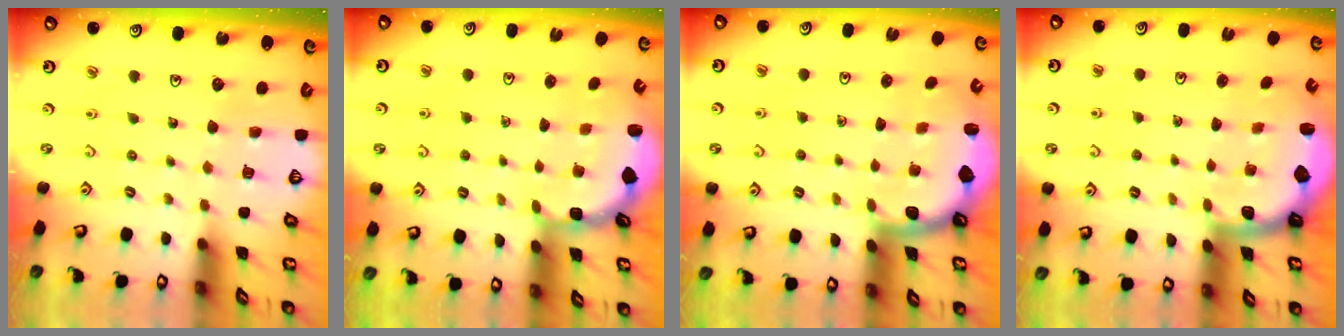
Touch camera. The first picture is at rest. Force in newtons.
{"total": 2.7, "press": 2.3, "slide": 1.4}
{"total": 1.6, "press": 1.6, "slide": 0.1}
{"total": 2.0, "press": 2.0, "slide": 0.5}